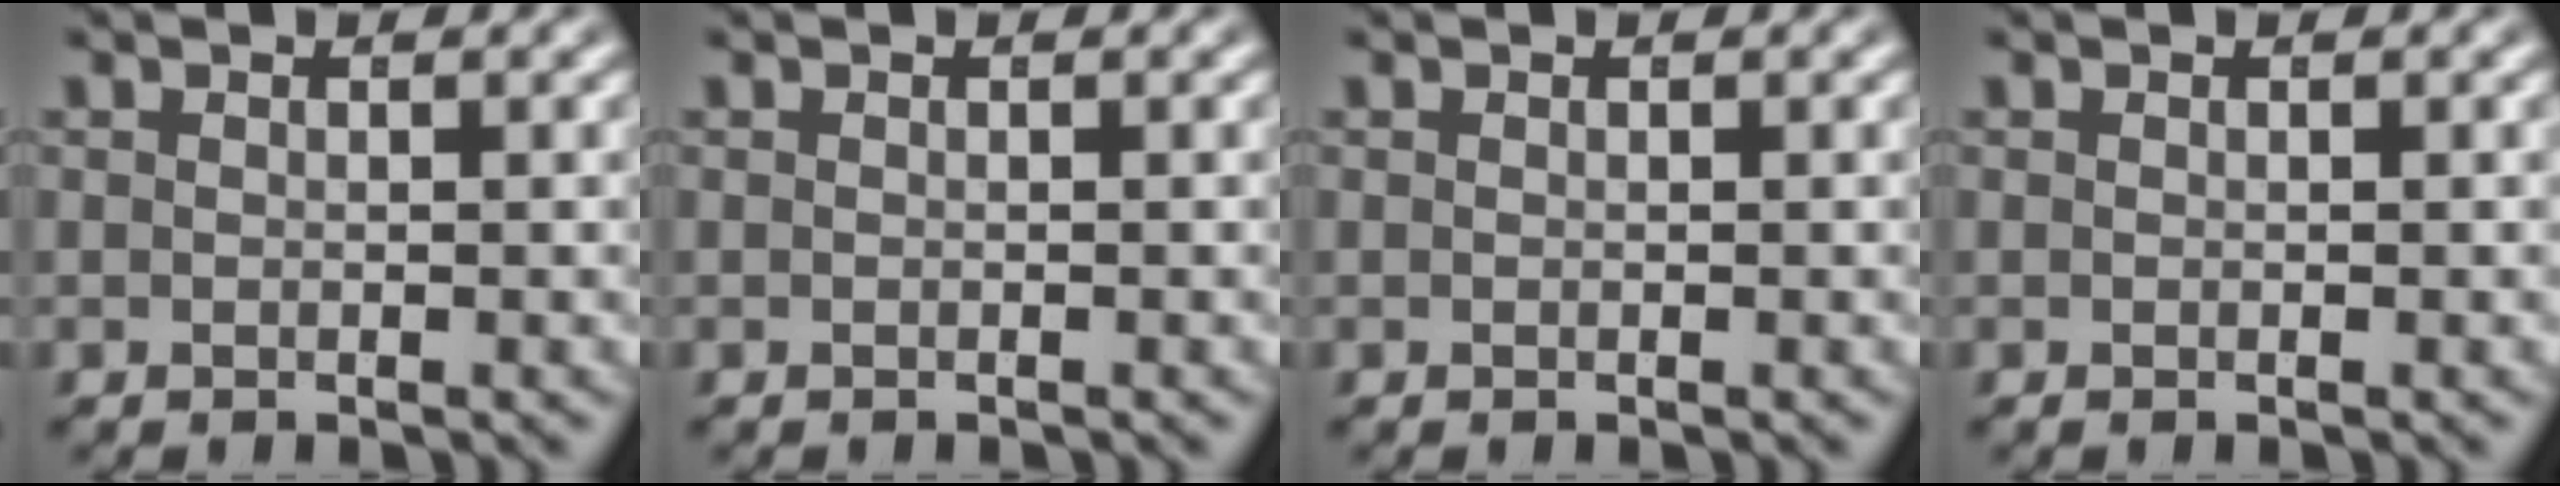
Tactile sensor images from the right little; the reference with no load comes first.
{"total": 0.0}
{"total": 0.0}
{"total": 0.0}